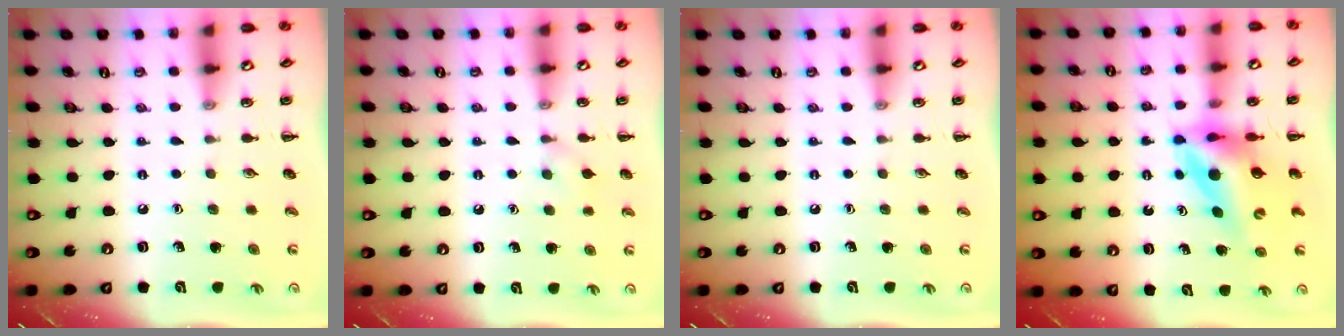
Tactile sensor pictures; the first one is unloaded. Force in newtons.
{"total": 4.6, "press": 4.4, "slide": 1.3}
{"total": 0.0}
{"total": 10.6, "press": 10.1, "slide": 3.3}